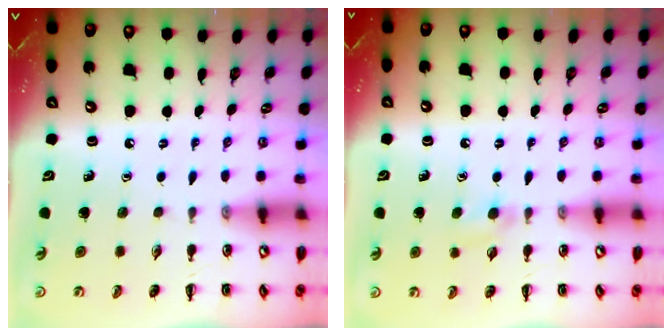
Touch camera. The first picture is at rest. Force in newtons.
{"total": 4.4, "press": 4.1, "slide": 1.6}